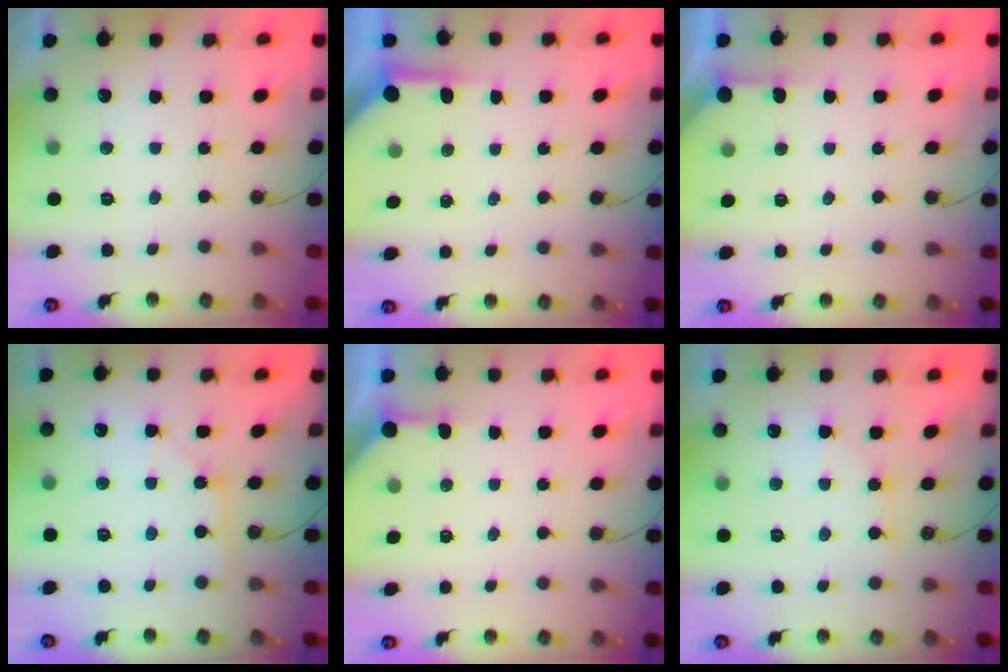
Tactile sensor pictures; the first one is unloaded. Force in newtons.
{"total": 3.5, "press": 3.5, "slide": 0.3}
{"total": 3.0, "press": 3.0, "slide": 0.4}
{"total": 2.0, "press": 2.0, "slide": 0.3}
{"total": 2.9, "press": 2.8, "slide": 0.3}
{"total": 3.8, "press": 3.8, "slide": 0.5}